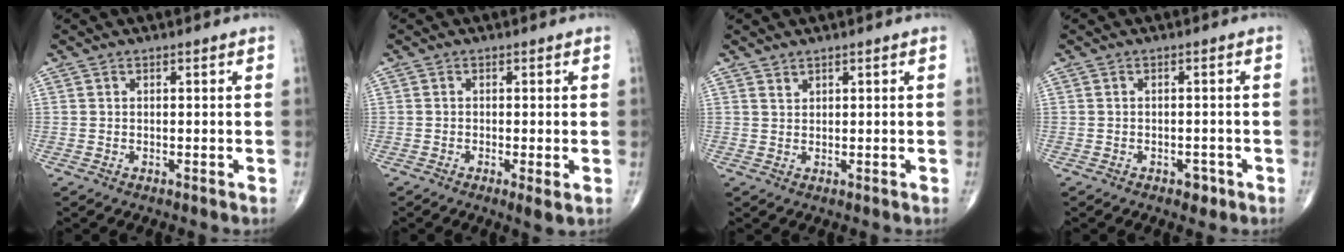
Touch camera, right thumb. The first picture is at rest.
{"total": 2.6, "force": [-0.8, 0.4, 2.5], "torque": [-0.050, -0.011, -0.016]}
{"total": 1.0, "force": [0.9, 0.3, 0.2], "torque": [0.004, -0.008, 0.016]}
{"total": 2.1, "force": [-1.2, 1.3, 1.1], "torque": [-0.006, 0.004, -0.014]}